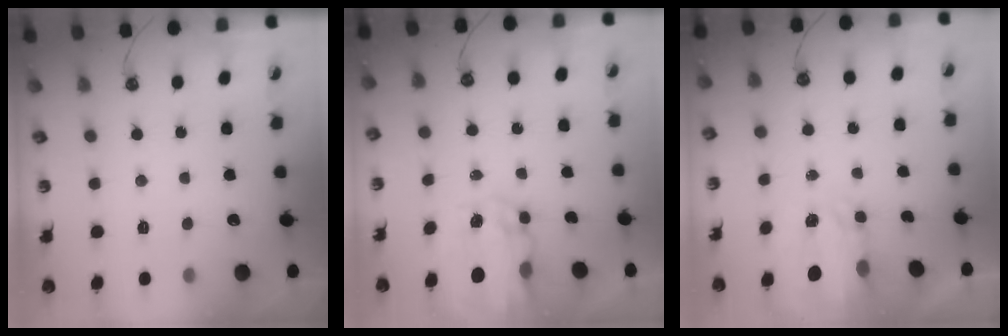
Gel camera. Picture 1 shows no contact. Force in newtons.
{"total": 8.4, "press": 8.4, "slide": 0.6}
{"total": 3.4, "press": 3.4, "slide": 0.5}